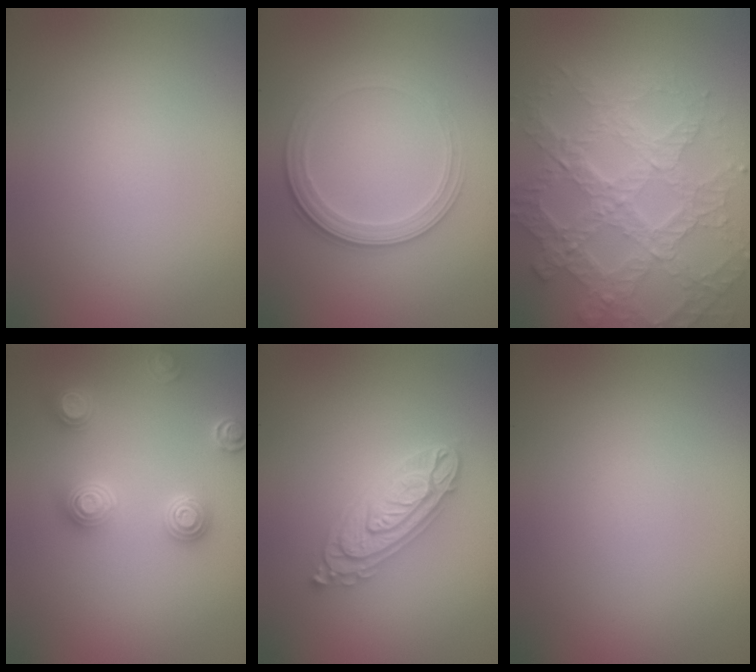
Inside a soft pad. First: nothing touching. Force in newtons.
{"total": 2.8, "press": 2.6, "slide": 0.9}
{"total": 8.0, "press": 5.9, "slide": 5.4}
{"total": 3.5, "press": 3.4, "slide": 0.8}
{"total": 4.3, "press": 4.2, "slide": 0.6}
{"total": 0.0}